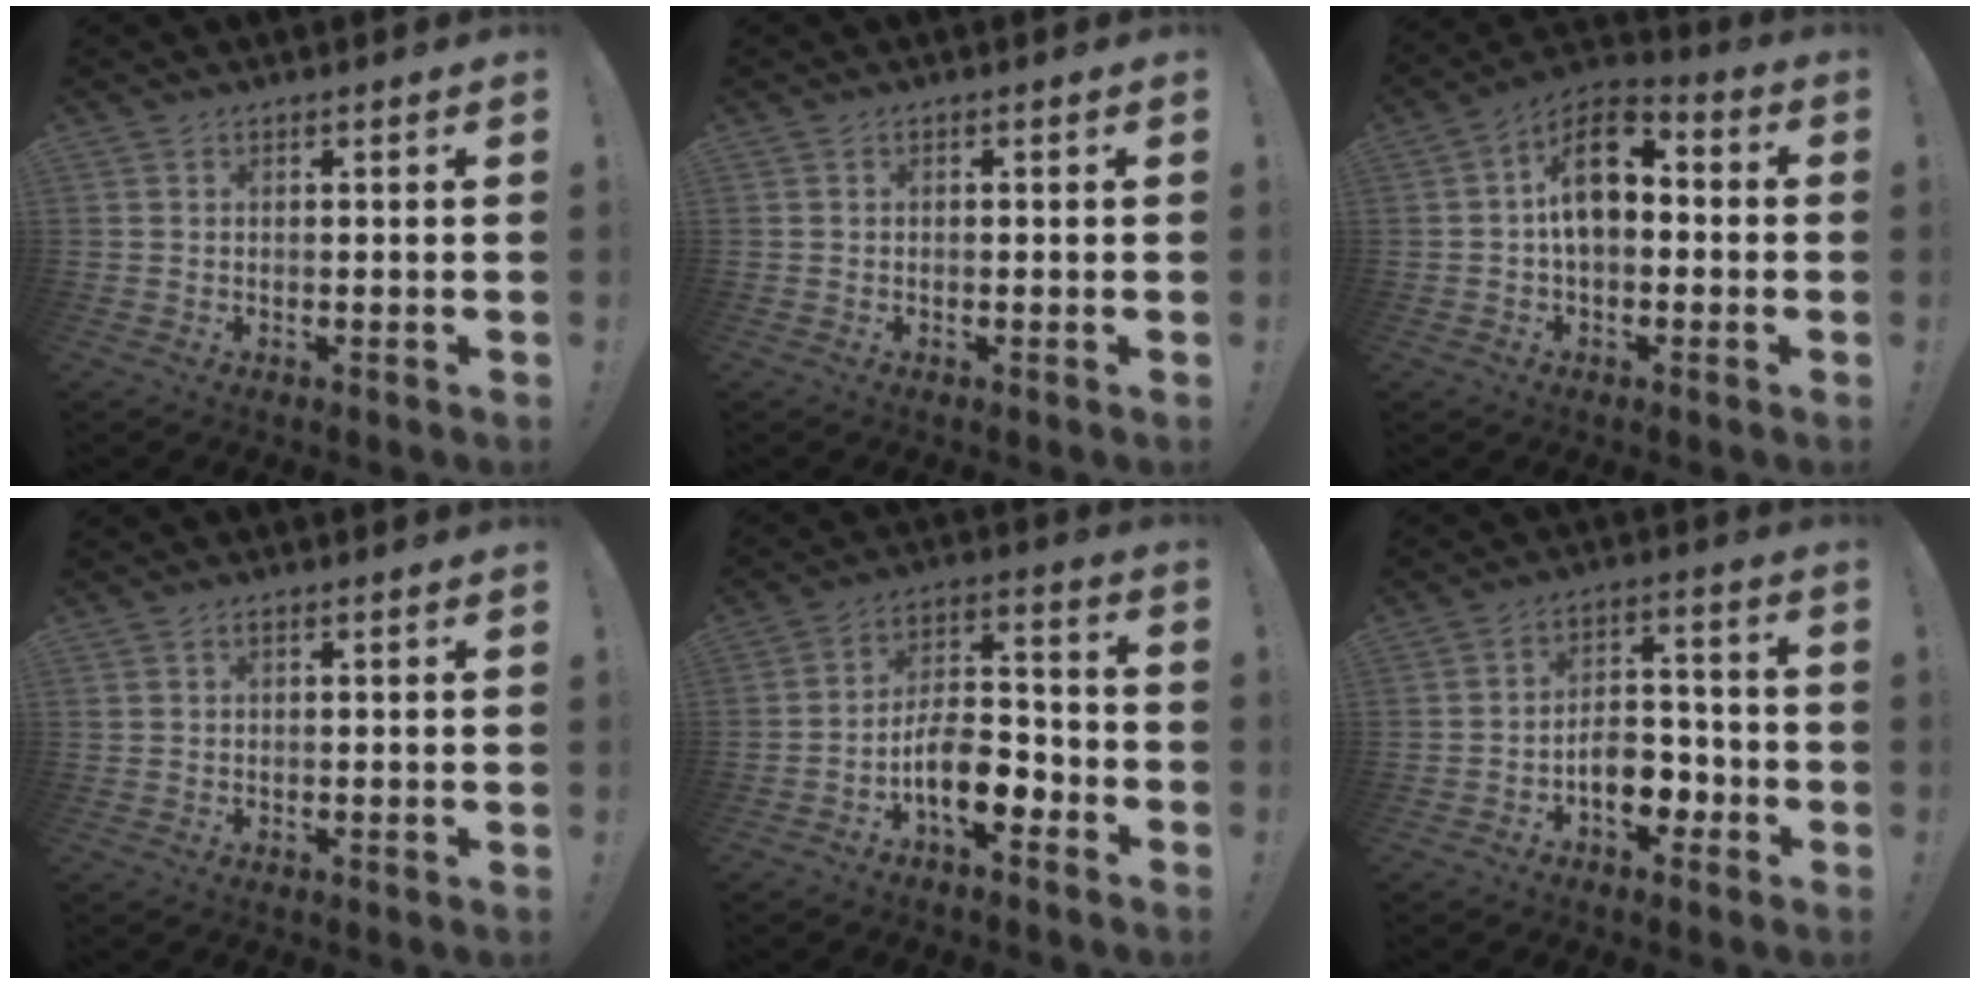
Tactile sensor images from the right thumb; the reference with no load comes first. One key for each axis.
{"total": 0.0}
{"total": 12.7, "fx": 0.7, "fy": 8.1, "fz": 9.7, "tx": -0.147, "ty": 0.017, "tz": 0.016}
{"total": 0.7, "fx": 0.2, "fy": 0.3, "fz": 0.6, "tx": -0.012, "ty": 0.002, "tz": 0.004}
{"total": 11.7, "fx": -6.3, "fy": 6.0, "fz": 7.8, "tx": -0.133, "ty": 0.034, "tz": -0.107}
{"total": 9.2, "fx": -3.8, "fy": 6.3, "fz": 5.6, "tx": -0.088, "ty": 0.019, "tz": -0.063}